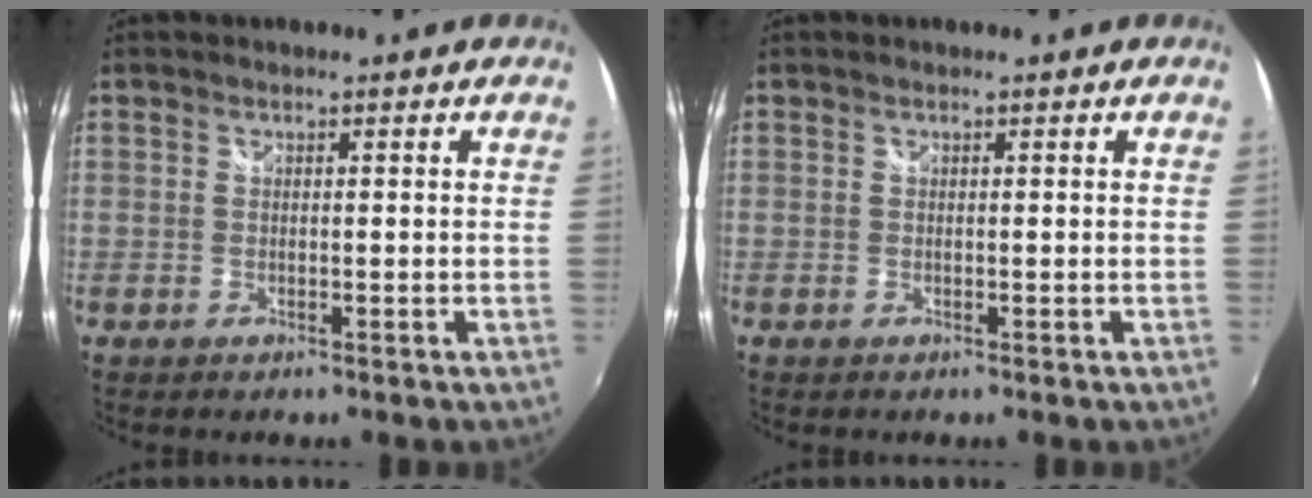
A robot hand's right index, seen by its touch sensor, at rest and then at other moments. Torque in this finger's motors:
{"motor_torque": [0.07, -0.07, 0.03, 0.01]}